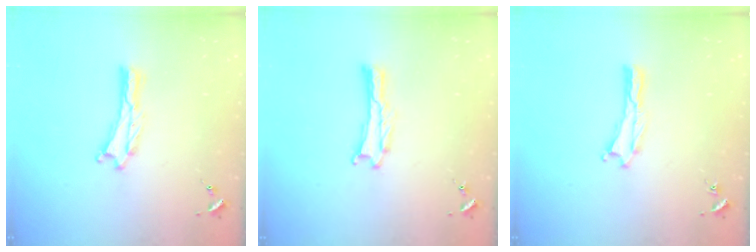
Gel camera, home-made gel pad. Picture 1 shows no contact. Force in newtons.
{"total": 0.0}
{"total": 0.0}